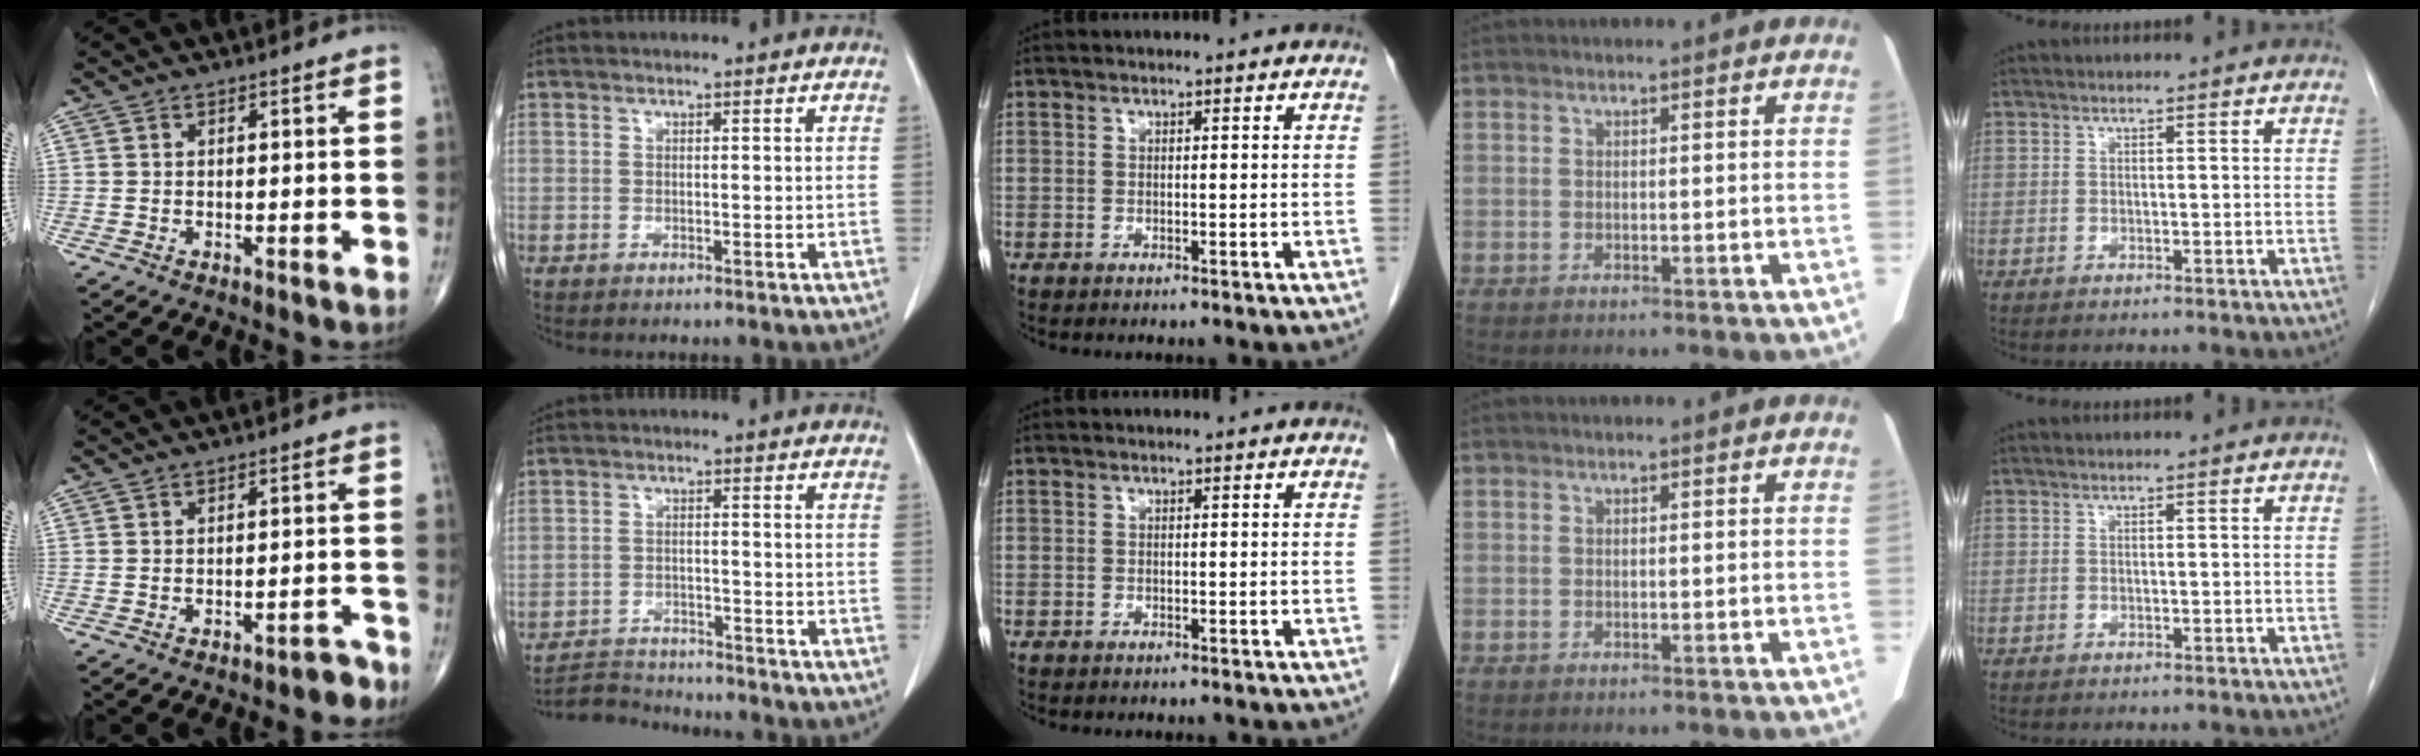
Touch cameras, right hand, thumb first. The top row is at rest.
{"thumb": {"total": 2.9, "force": [-2.5, 1.2, 0.9], "torque": [-0.003, 0.029, -0.030]}, "index": {"total": 5.7, "force": [-5.7, 0.4, -0.2], "torque": [0.000, -0.007, -0.102]}}